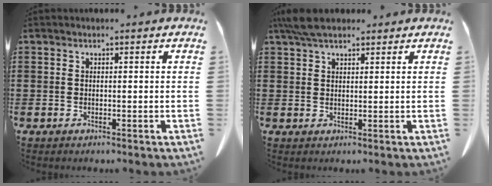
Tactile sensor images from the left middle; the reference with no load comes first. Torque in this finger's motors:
{"motor_torque": [1.09, 0.50, 0.48, 0.05]}